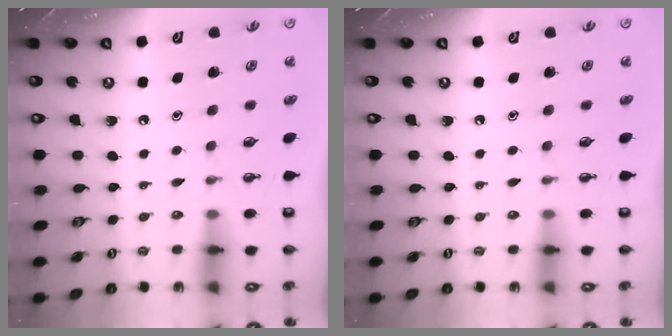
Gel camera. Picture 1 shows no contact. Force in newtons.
{"total": 0.0}